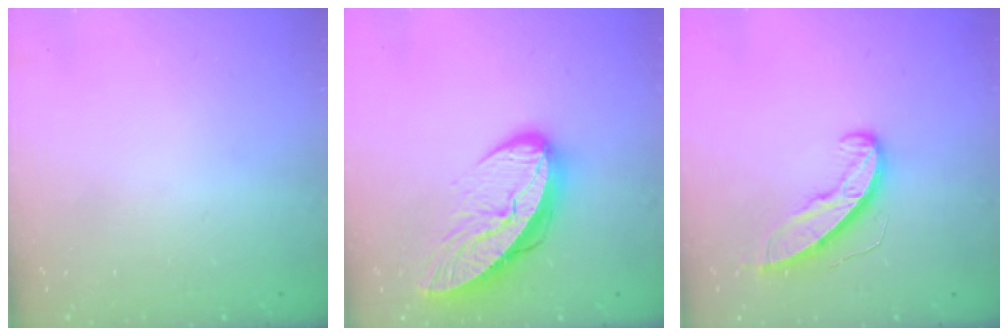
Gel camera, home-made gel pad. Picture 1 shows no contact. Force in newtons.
{"total": 12.9, "press": 12.9, "slide": 1.2}
{"total": 8.9, "press": 8.9, "slide": 0.2}